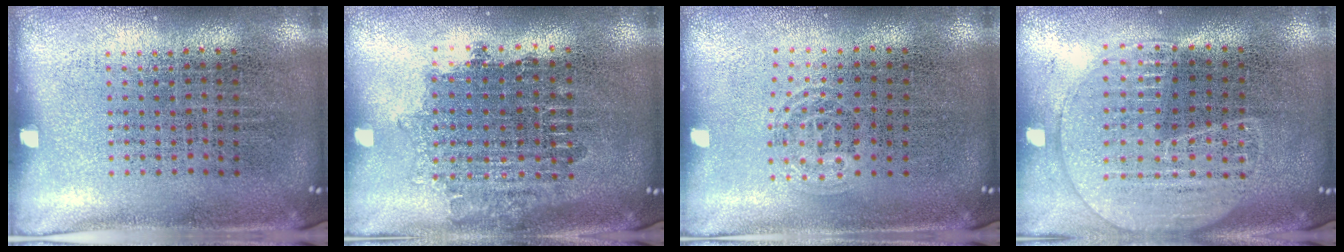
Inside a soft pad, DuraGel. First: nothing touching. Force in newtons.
{"total": 1.7, "press": 1.4, "slide": 1.0}
{"total": 0.9, "press": 0.6, "slide": 0.6}
{"total": 1.8, "press": 1.7, "slide": 0.6}